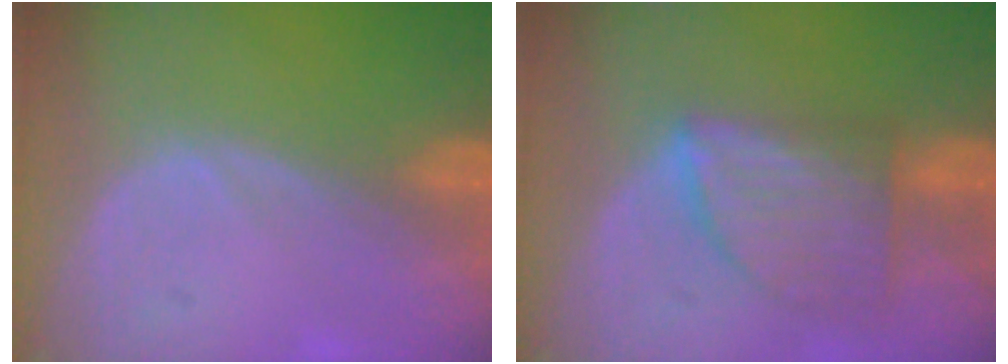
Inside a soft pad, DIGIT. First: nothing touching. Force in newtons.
{"total": 7.7, "press": 7.0, "slide": 3.1}